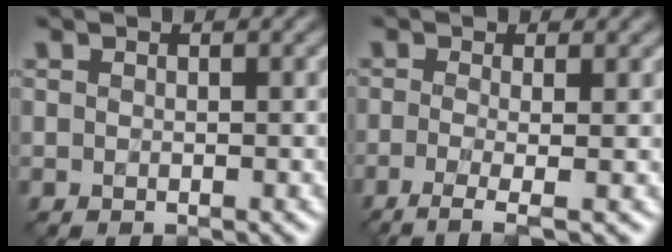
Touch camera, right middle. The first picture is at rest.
{"total": 4.1, "force": [-1.3, 1.2, 3.7], "torque": [-0.055, -0.010, -0.032]}